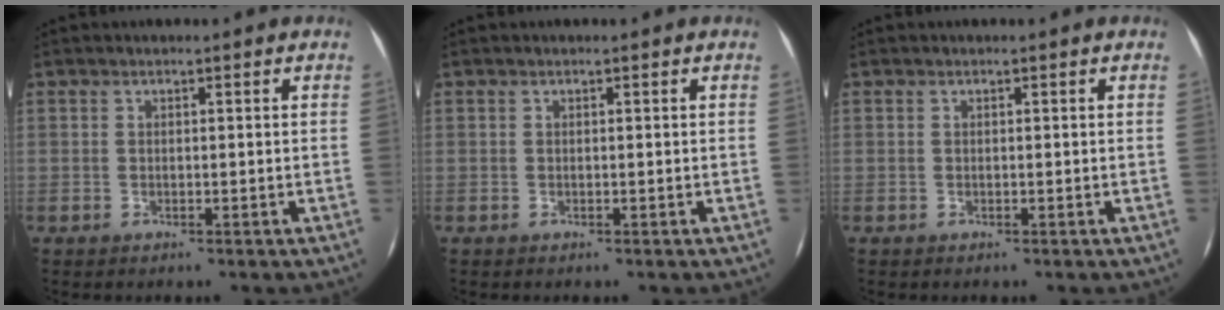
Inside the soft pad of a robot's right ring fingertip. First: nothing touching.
{"total": 0.0}
{"total": 0.0}